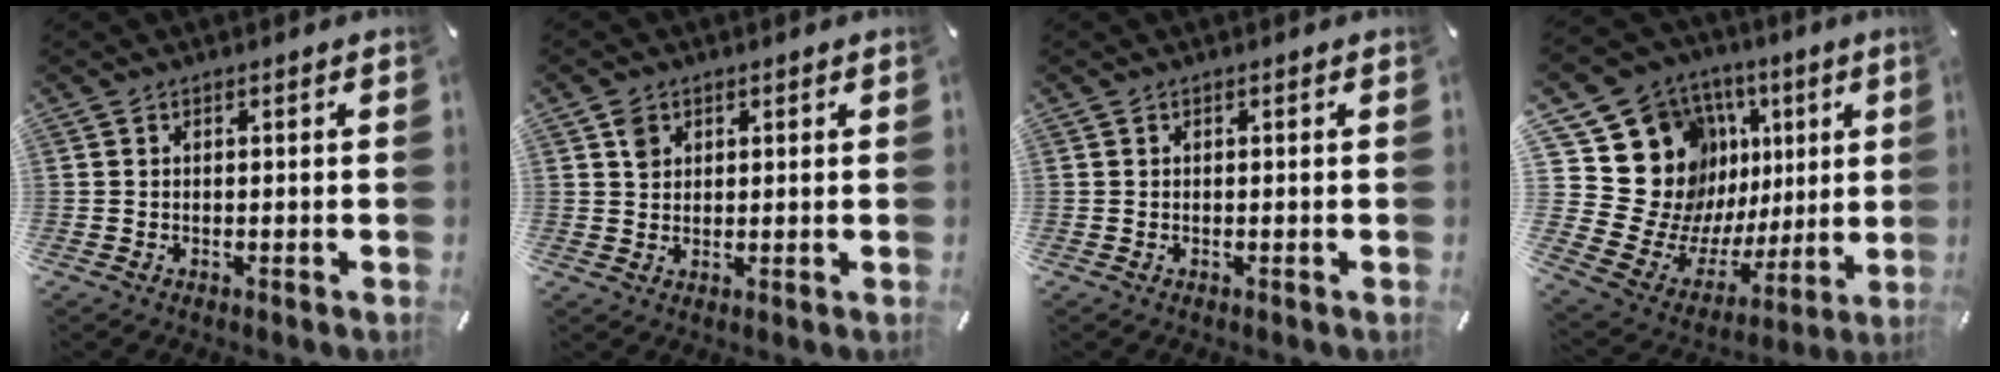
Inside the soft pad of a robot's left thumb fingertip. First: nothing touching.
{"total": 3.0, "force": [1.3, 2.5, 1.0], "torque": [-0.007, -0.003, 0.022]}
{"total": 0.0}
{"total": 20.9, "force": [7.3, 17.7, 8.4], "torque": [-0.129, -0.086, 0.181]}